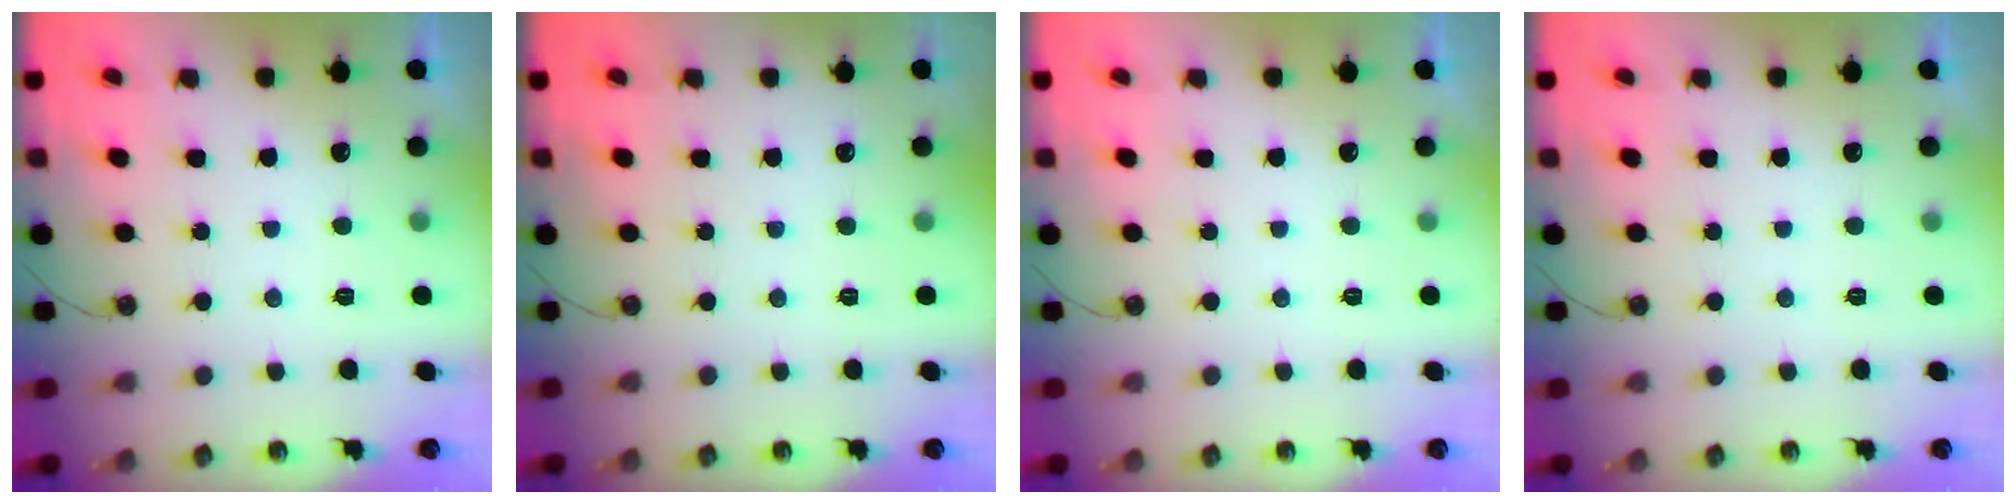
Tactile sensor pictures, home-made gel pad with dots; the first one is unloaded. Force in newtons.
{"total": 0.0}
{"total": 0.0}
{"total": 0.0}